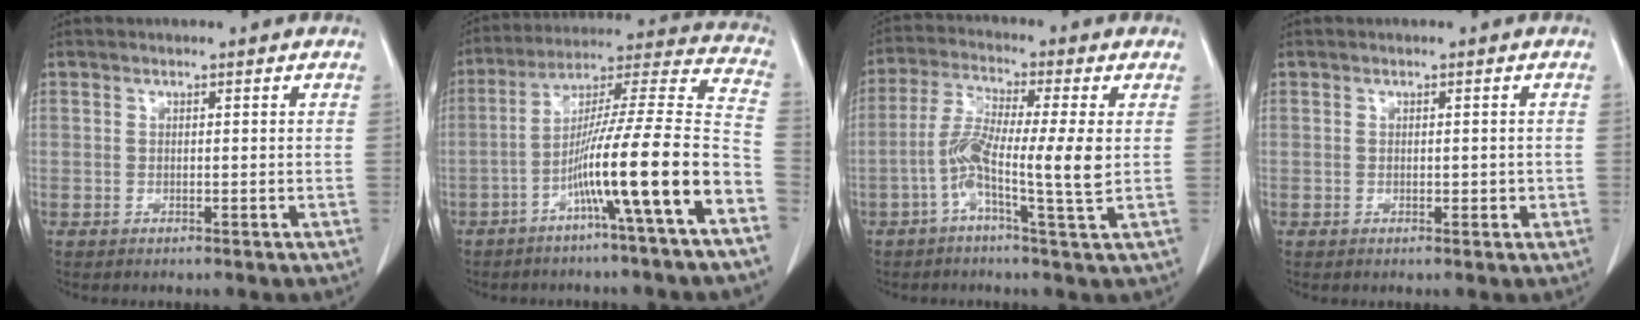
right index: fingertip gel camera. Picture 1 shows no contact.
{"total": 17.9, "force": [-7.8, -1.1, 16.1], "torque": [-0.252, 0.007, -0.136]}
{"total": 9.5, "force": [-1.2, 0.1, 9.5], "torque": [-0.183, 0.007, -0.034]}
{"total": 1.3, "force": [-0.1, 0.8, 1.1], "torque": [-0.012, 0.003, 0.000]}